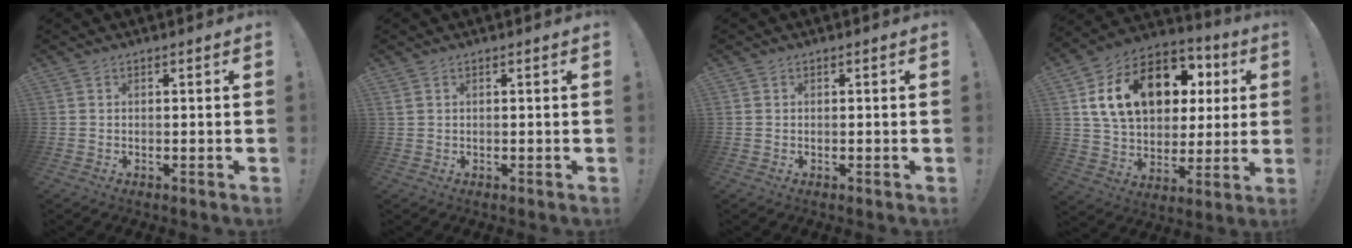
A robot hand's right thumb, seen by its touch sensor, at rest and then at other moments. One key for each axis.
{"total": 0.8, "fx": 0.5, "fy": 0.4, "fz": 0.5, "tx": -0.018, "ty": 0.004, "tz": 0.011}
{"total": 0.0}
{"total": 20.7, "fx": 6.9, "fy": 14.1, "fz": 13.5, "tx": -0.217, "ty": -0.015, "tz": 0.140}